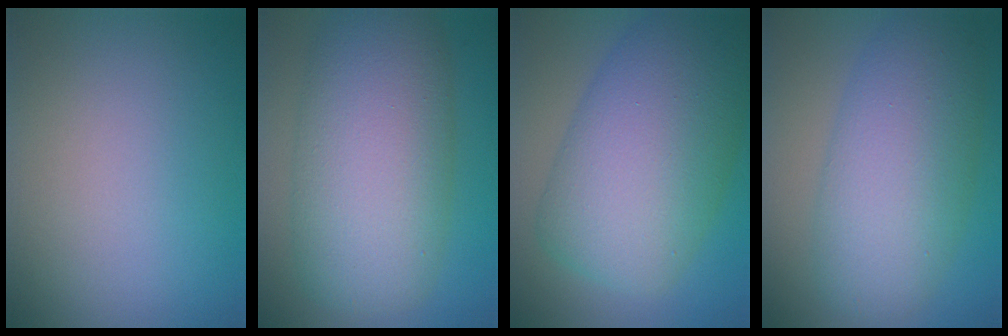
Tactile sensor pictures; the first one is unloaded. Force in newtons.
{"total": 10.7, "press": 10.7, "slide": 0.4}
{"total": 11.7, "press": 11.7, "slide": 0.2}
{"total": 7.9, "press": 7.9, "slide": 0.4}